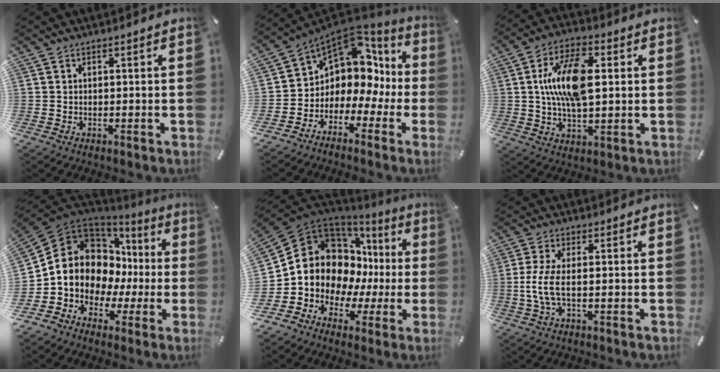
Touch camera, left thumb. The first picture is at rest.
{"total": 7.7, "force": [3.1, 6.5, 2.6], "torque": [-0.062, -0.054, 0.055]}
{"total": 14.9, "force": [2.1, 7.4, 12.7], "torque": [-0.258, -0.003, 0.029]}
{"total": 10.7, "force": [0.2, 10.0, 3.8], "torque": [-0.078, -0.034, 0.006]}
{"total": 12.3, "force": [1.8, 11.2, 4.8], "torque": [-0.095, -0.042, 0.043]}
{"total": 6.3, "force": [-0.6, 1.5, 6.1], "torque": [-0.141, -0.019, -0.017]}